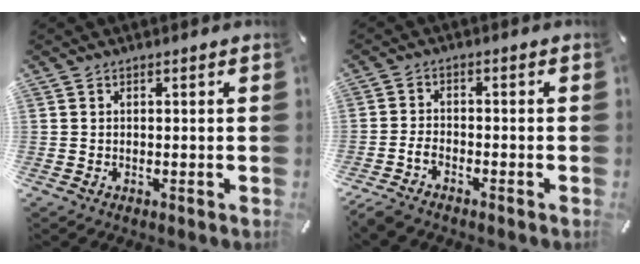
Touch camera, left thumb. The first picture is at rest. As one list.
[{"total": 3.1, "force": [-2.5, 1.0, 1.5], "torque": [-0.046, 0.006, -0.054]}]